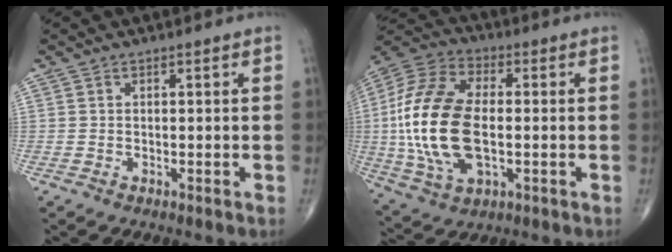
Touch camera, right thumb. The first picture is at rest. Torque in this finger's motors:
{"motor_torque": [1.40, 1.55, 2.46, 0.09, 0.24]}